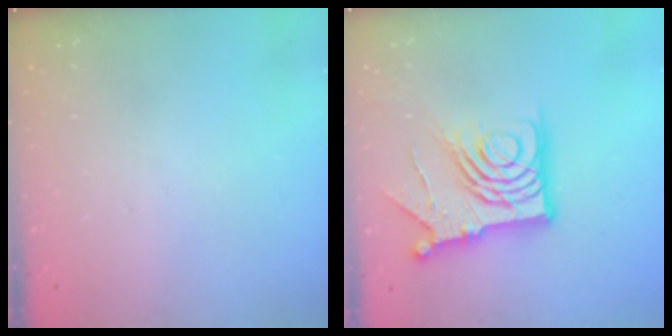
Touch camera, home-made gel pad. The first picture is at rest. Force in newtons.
{"total": 15.4, "press": 15.3, "slide": 2.0}